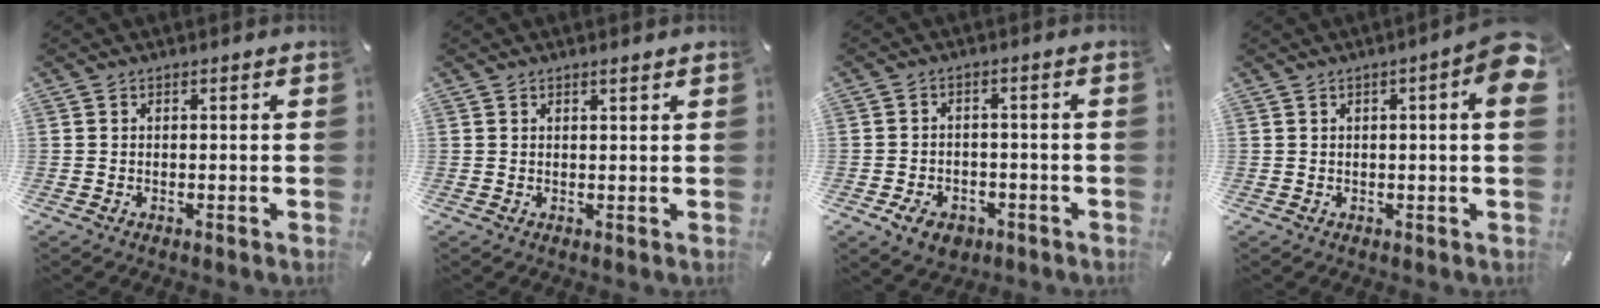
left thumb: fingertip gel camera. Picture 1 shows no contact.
{"total": 1.0, "force": [0.9, 0.2, 0.5], "torque": [-0.009, 0.000, 0.016]}
{"total": 5.6, "force": [-2.8, 4.1, 2.6], "torque": [-0.057, 0.011, -0.051]}
{"total": 6.1, "force": [2.0, 1.1, 5.6], "torque": [-0.081, -0.006, 0.029]}